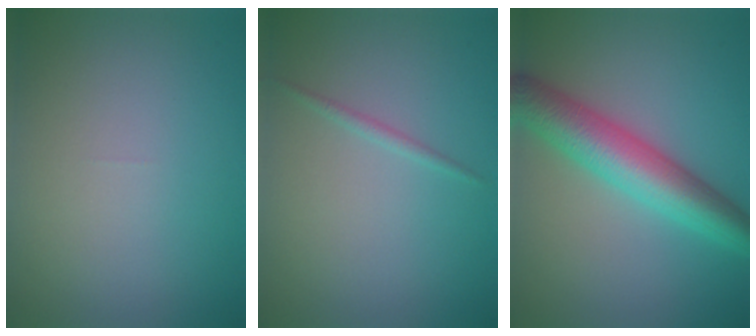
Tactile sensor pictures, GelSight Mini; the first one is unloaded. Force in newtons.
{"total": 0.8, "press": 0.8, "slide": 0.0}
{"total": 6.9, "press": 6.9, "slide": 0.1}